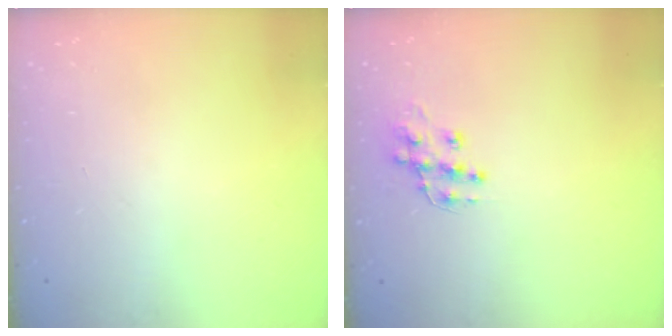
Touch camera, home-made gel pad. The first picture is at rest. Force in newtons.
{"total": 10.8, "press": 10.7, "slide": 0.8}